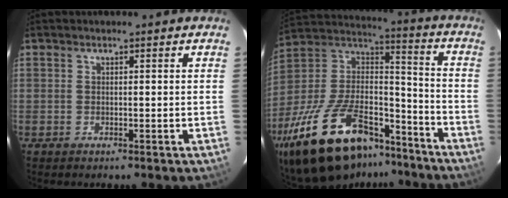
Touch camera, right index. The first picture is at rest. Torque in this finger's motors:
{"motor_torque": [1.53, -0.60, 1.05, 0.21]}